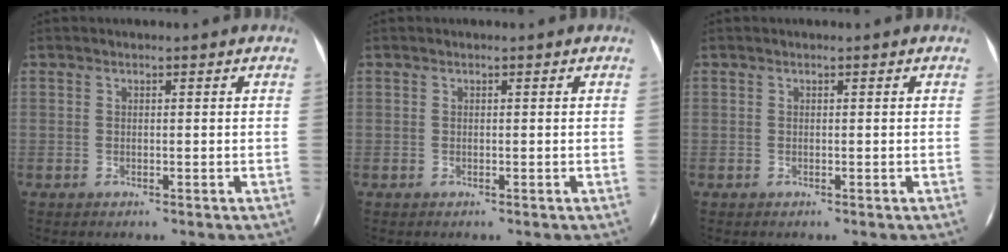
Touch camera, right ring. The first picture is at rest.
{"total": 0.0}
{"total": 0.0}